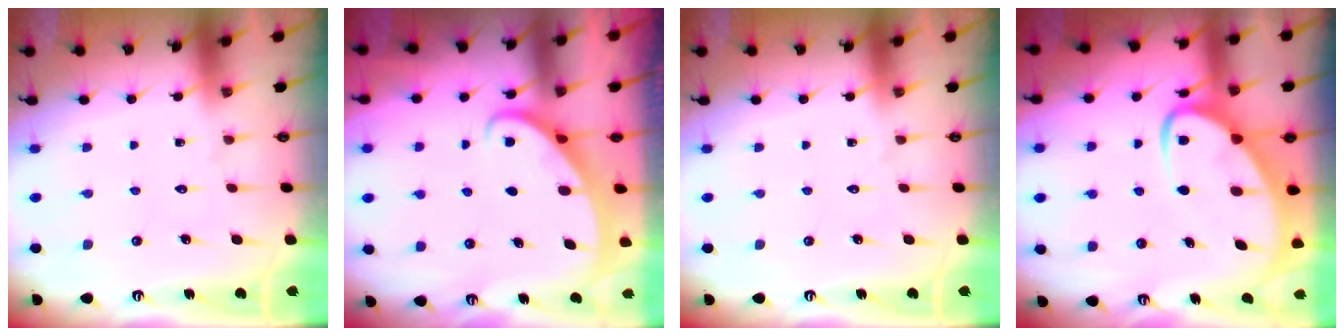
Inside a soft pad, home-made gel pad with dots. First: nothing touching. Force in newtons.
{"total": 2.3, "press": 2.3, "slide": 0.2}
{"total": 0.0}
{"total": 8.0, "press": 8.0, "slide": 0.9}